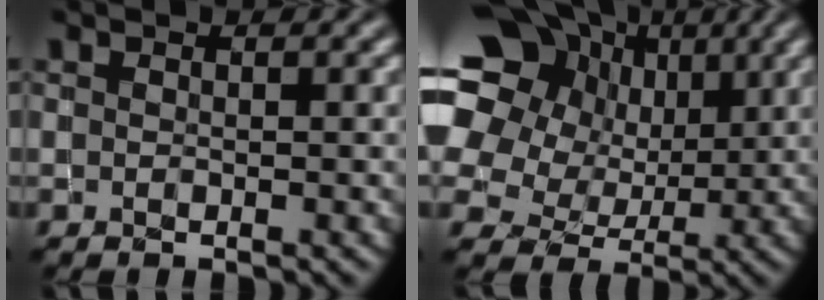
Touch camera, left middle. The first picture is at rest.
{"total": 19.4, "force": [6.6, 15.9, 8.9], "torque": [-0.214, 0.029, 0.105]}